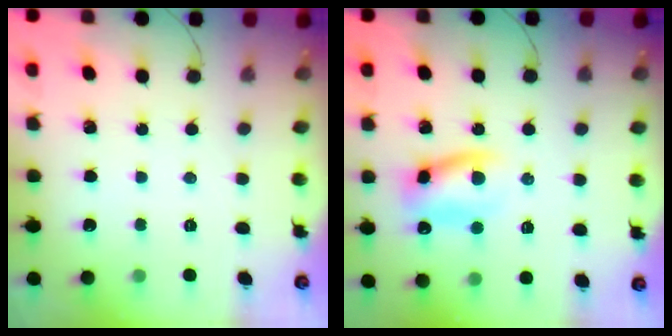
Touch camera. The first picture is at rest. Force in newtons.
{"total": 10.7, "press": 10.5, "slide": 2.0}